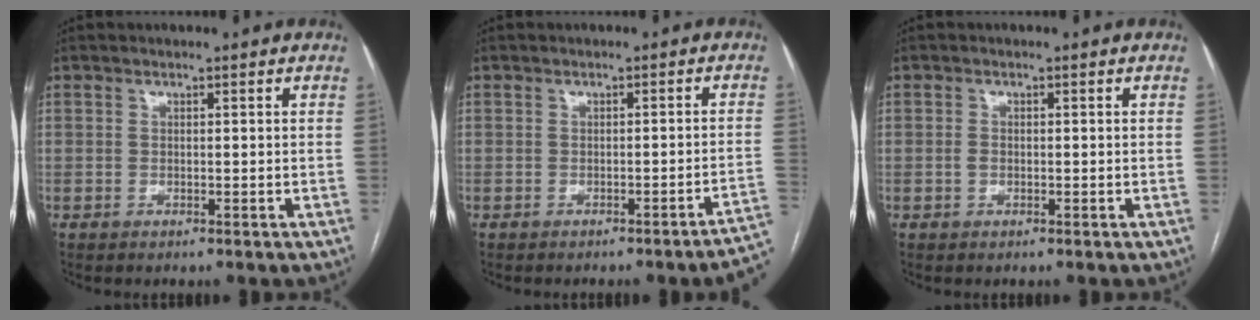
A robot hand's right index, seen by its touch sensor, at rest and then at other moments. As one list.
[{"total": 6.0, "force": [-4.9, -0.5, 3.4], "torque": [-0.016, -0.005, -0.060]}, {"total": 1.2, "force": [-0.3, 0.8, 0.8], "torque": [-0.018, 0.001, -0.003]}]